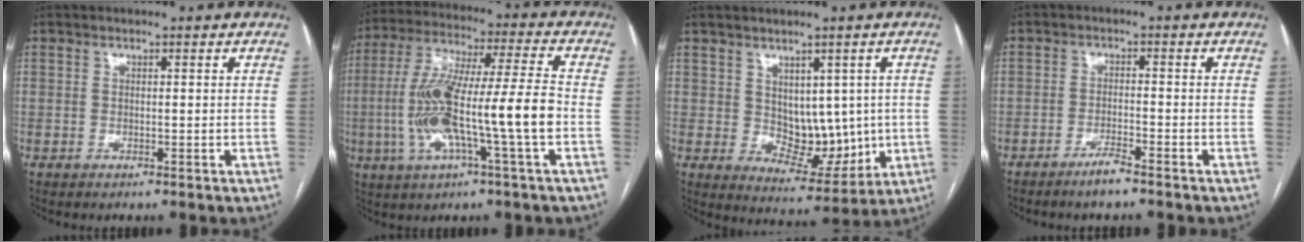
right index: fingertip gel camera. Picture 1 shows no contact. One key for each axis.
{"total": 16.1, "fx": -3.4, "fy": 0.3, "fz": 15.7, "tx": -0.306, "ty": 0.011, "tz": -0.064}
{"total": 8.4, "fx": 0.8, "fy": 5.3, "fz": 6.4, "tx": -0.077, "ty": 0.001, "tz": 0.034}
{"total": 3.1, "fx": -2.5, "fy": 0.0, "fz": 1.8, "tx": -0.036, "ty": -0.002, "tz": -0.049}